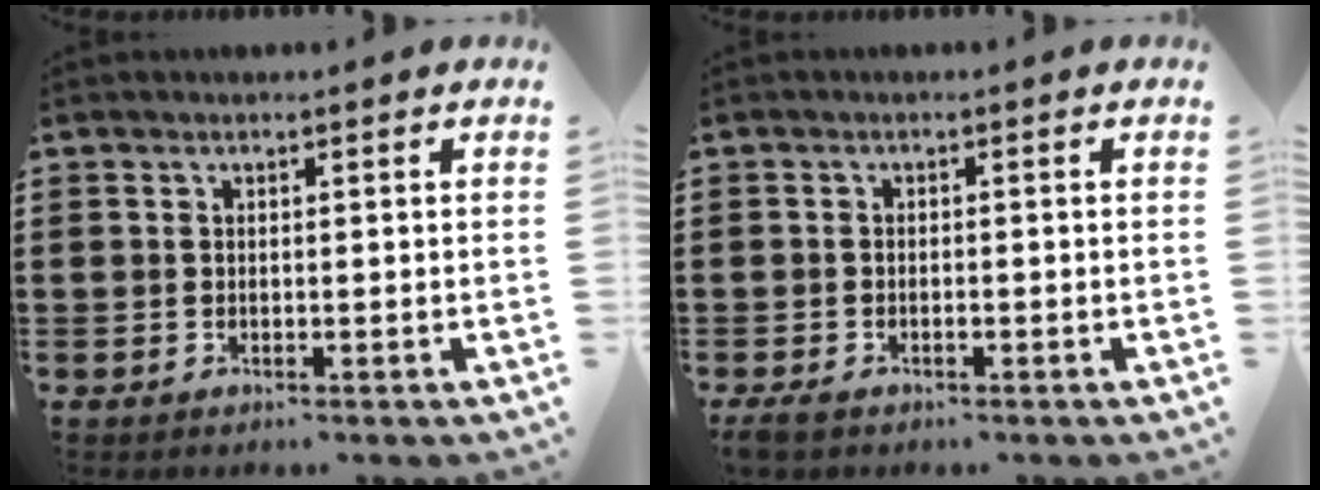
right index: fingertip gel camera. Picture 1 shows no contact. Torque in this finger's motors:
{"motor_torque": [2.14, 0.00, 0.26, 0.04]}